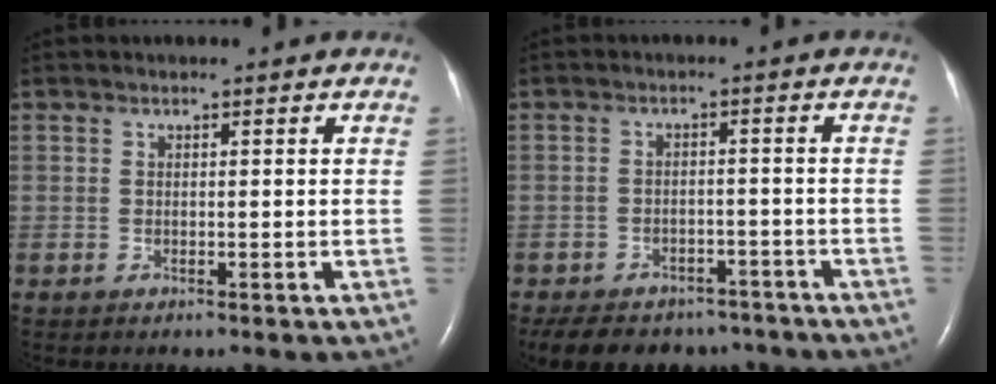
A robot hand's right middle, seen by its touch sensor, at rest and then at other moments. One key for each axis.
{"total": 14.1, "fx": -11.3, "fy": 7.1, "fz": 4.6, "tx": -0.097, "ty": 0.002, "tz": -0.141}